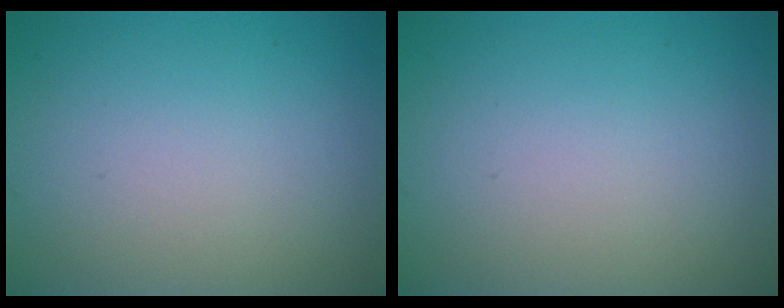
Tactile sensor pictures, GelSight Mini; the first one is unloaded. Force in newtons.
{"total": 0.0}